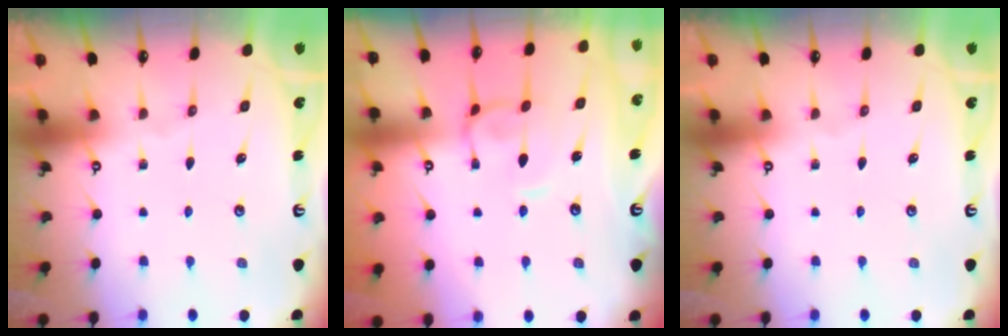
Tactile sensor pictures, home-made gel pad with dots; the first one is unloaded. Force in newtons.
{"total": 1.3, "press": 1.1, "slide": 0.7}
{"total": 0.0}